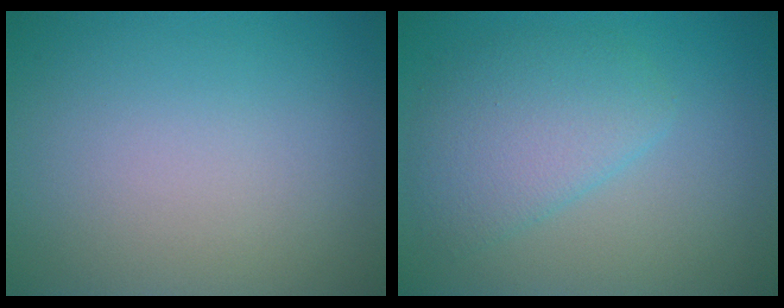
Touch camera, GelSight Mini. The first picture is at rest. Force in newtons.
{"total": 4.0, "press": 4.0, "slide": 0.2}